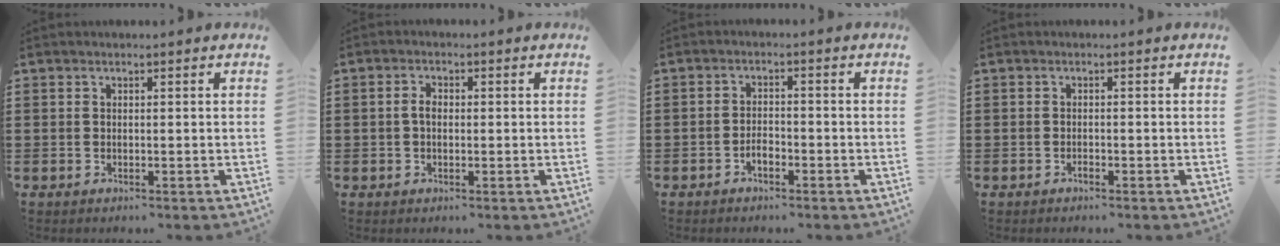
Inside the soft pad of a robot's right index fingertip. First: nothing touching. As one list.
[{"total": 2.2, "force": [-0.1, 1.2, 1.8], "torque": [-0.035, 0.005, -0.003]}, {"total": 2.1, "force": [-1.4, 1.0, 1.3], "torque": [-0.028, 0.003, -0.027]}, {"total": 0.7, "force": [-0.6, 0.3, 0.3], "torque": [-0.008, 0.000, -0.012]}]